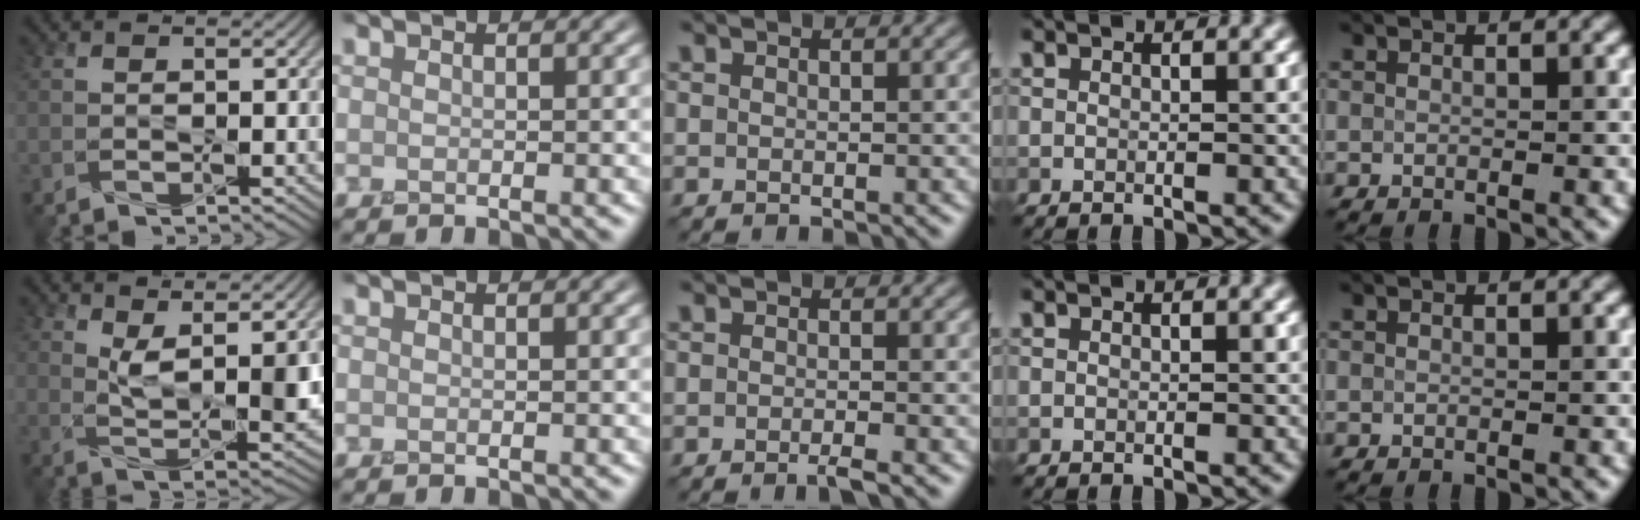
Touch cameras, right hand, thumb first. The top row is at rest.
{"thumb": {"total": 6.2, "force": [2.9, 2.1, 5.1], "torque": [-0.098, -0.010, 0.060]}, "middle": {"total": 1.3, "force": [-0.7, 0.1, 1.1], "torque": [-0.016, -0.003, -0.018]}}